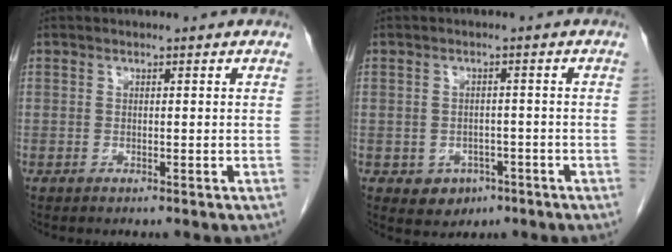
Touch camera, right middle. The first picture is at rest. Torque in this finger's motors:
{"motor_torque": [0.45, -0.20, 0.01, 0.00]}